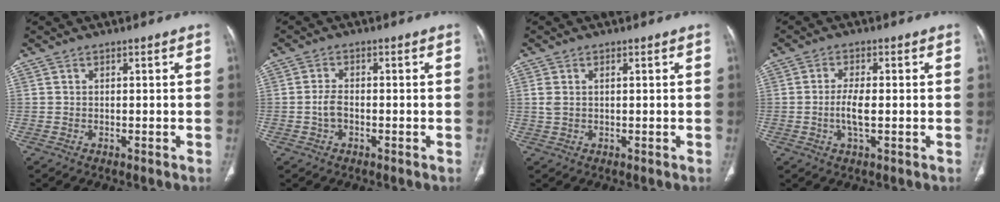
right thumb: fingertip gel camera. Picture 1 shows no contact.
{"total": 2.7, "force": [-0.7, 1.7, 2.0], "torque": [-0.038, 0.012, -0.016]}
{"total": 2.3, "force": [0.5, 1.3, 1.8], "torque": [-0.057, 0.011, 0.013]}
{"total": 4.5, "force": [-0.6, 1.5, 4.2], "torque": [-0.089, -0.001, -0.013]}